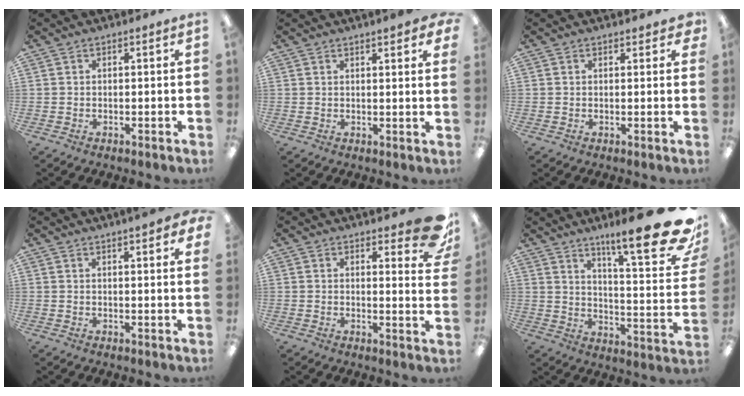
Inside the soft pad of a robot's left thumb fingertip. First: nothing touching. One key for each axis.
{"total": 3.6, "fx": 2.7, "fy": 0.4, "fz": 2.3, "tx": -0.035, "ty": -0.012, "tz": 0.043}
{"total": 1.7, "fx": 1.3, "fy": 0.8, "fz": 0.8, "tx": -0.001, "ty": -0.004, "tz": 0.020}
{"total": 4.5, "fx": 3.3, "fy": 0.4, "fz": 3.0, "tx": -0.042, "ty": -0.016, "tz": 0.053}
{"total": 9.6, "fx": 6.5, "fy": 2.9, "fz": 6.4, "tx": -0.072, "ty": -0.040, "tz": 0.111}
{"total": 22.6, "fx": 14.9, "fy": 3.8, "fz": 16.6, "tx": -0.241, "ty": -0.112, "tz": 0.234}